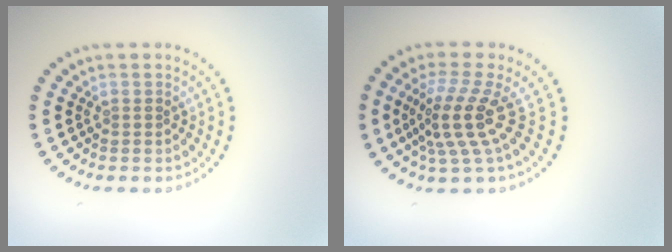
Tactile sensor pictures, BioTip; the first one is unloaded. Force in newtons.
{"total": 4.2, "press": 2.9, "slide": 3.0}